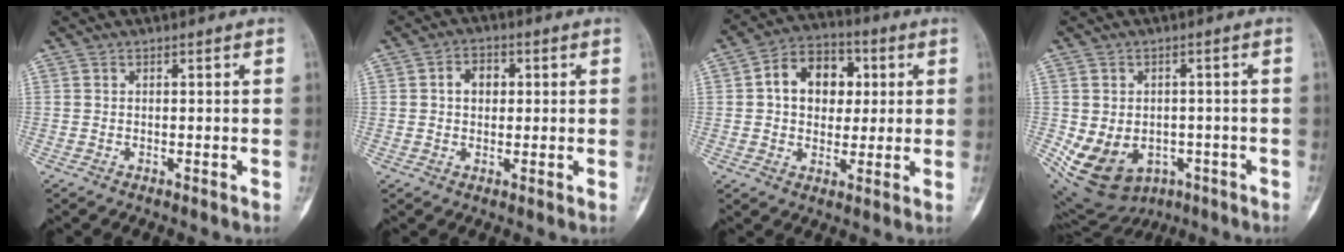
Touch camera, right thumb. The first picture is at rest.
{"total": 4.6, "force": [0.8, 3.4, 2.9], "torque": [-0.032, 0.010, 0.010]}
{"total": 12.2, "force": [2.3, 9.1, 7.8], "torque": [-0.082, 0.012, 0.030]}
{"total": 13.8, "force": [-4.2, 10.9, 7.2], "torque": [-0.122, 0.018, -0.042]}